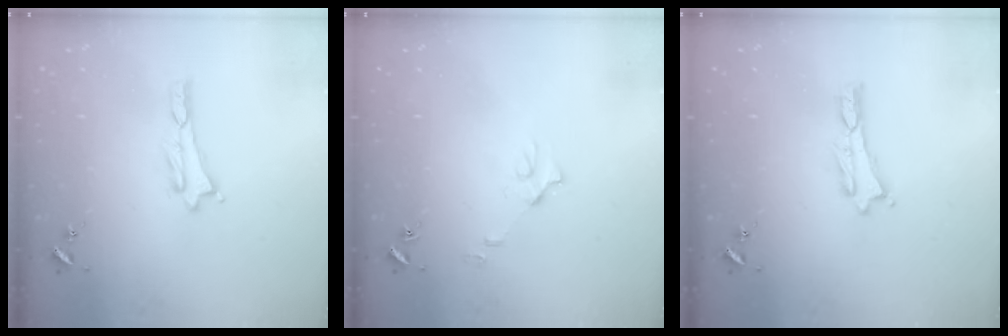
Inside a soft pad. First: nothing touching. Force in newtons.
{"total": 3.1, "press": 3.1, "slide": 0.3}
{"total": 0.0}